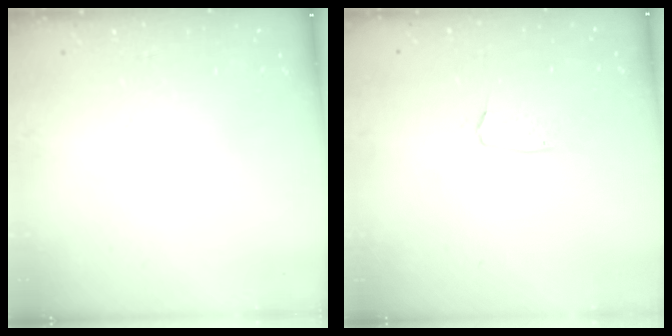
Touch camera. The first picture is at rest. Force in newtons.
{"total": 3.0, "press": 3.0, "slide": 0.2}